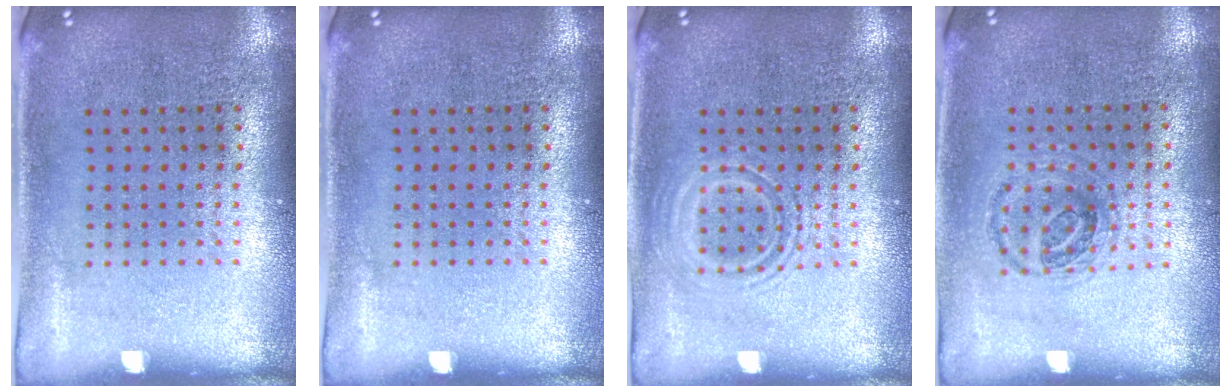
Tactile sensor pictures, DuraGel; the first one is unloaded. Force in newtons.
{"total": 0.0}
{"total": 2.1, "press": 2.1, "slide": 0.3}
{"total": 1.0, "press": 0.9, "slide": 0.1}